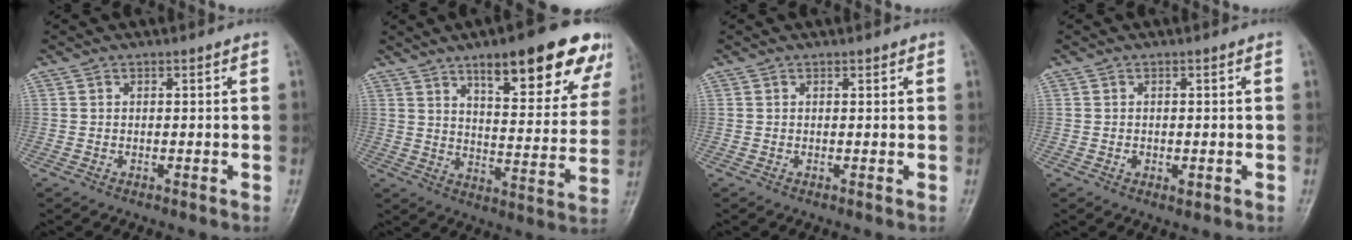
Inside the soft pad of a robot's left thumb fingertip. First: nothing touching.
{"total": 20.9, "force": [12.7, 6.3, 15.3], "torque": [-0.161, -0.046, 0.178]}
{"total": 0.6, "force": [0.4, 0.3, 0.3], "torque": [-0.002, -0.002, 0.003]}
{"total": 1.7, "force": [-0.4, 1.2, 1.1], "torque": [-0.015, -0.001, -0.005]}